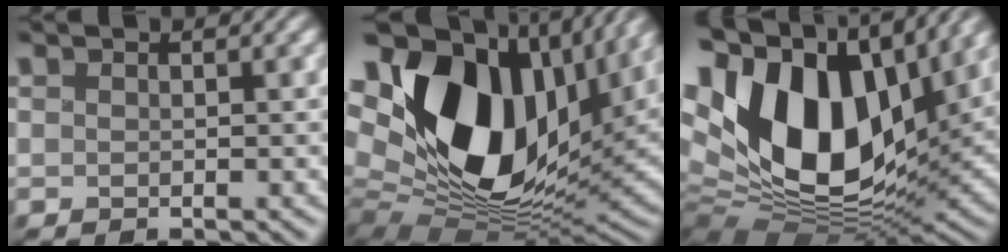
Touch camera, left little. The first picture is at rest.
{"total": 20.6, "force": [4.1, 13.8, 14.8], "torque": [-0.298, -0.016, 0.093]}
{"total": 18.6, "force": [3.1, 12.1, 13.7], "torque": [-0.288, -0.011, 0.057]}